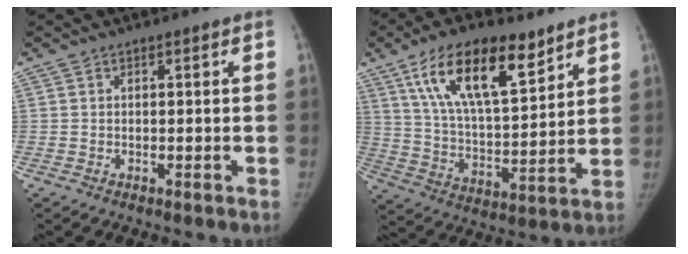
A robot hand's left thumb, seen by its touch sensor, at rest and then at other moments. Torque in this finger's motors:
{"motor_torque": [0.51, 0.20, 1.61, -1.20, 0.16]}